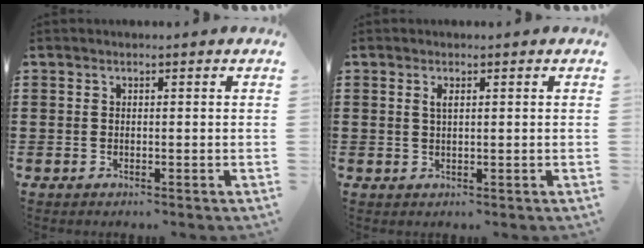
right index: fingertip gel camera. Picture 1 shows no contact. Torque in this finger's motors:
{"motor_torque": [0.56, 0.54, 0.14, 0.03]}